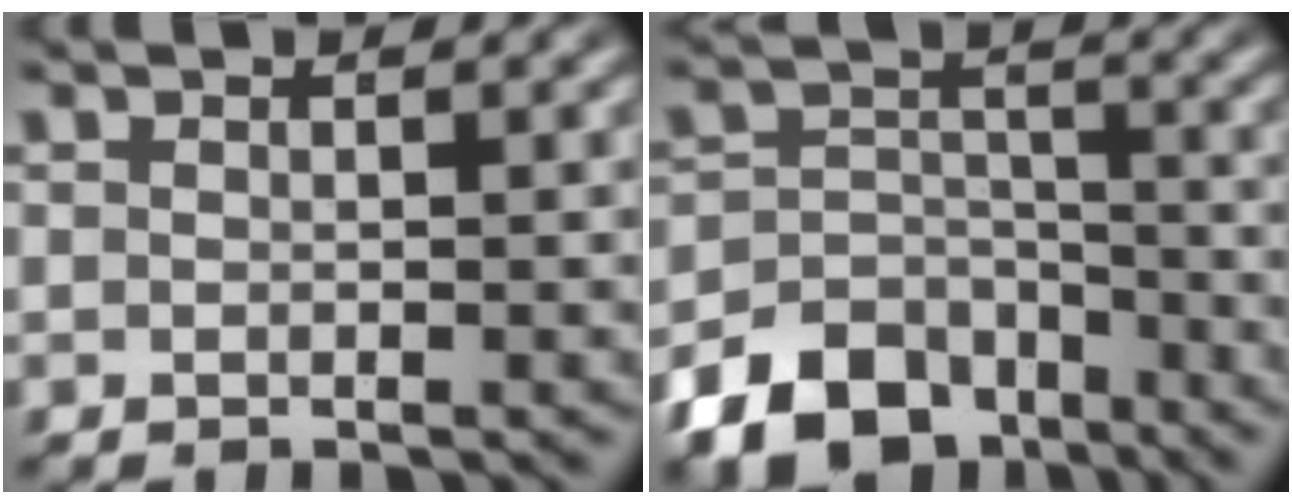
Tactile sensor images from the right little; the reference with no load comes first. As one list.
[{"total": 9.6, "force": [-6.6, 6.0, 3.5], "torque": [-0.053, -0.029, -0.103]}]